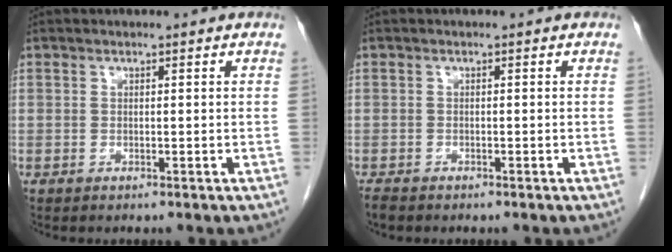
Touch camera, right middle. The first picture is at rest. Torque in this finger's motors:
{"motor_torque": [0.03, -0.02, 0.03, 0.00]}